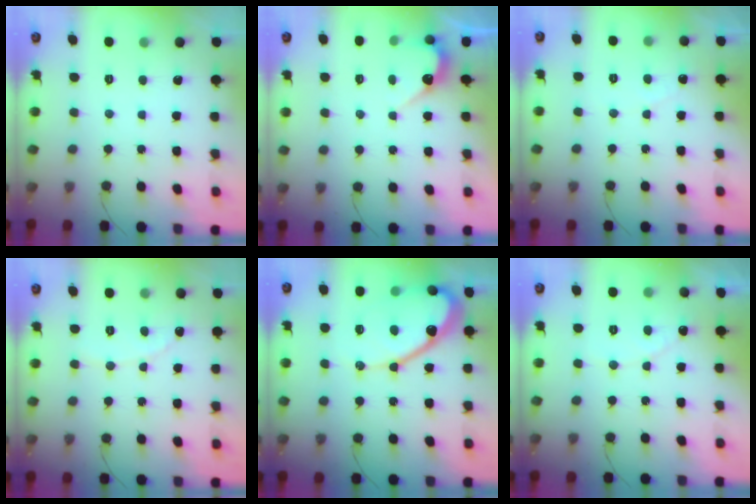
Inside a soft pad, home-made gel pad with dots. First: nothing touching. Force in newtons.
{"total": 3.9, "press": 3.9, "slide": 0.2}
{"total": 2.4, "press": 2.4, "slide": 0.2}
{"total": 1.9, "press": 1.9, "slide": 0.1}
{"total": 15.5, "press": 15.4, "slide": 1.5}
{"total": 3.9, "press": 3.9, "slide": 0.2}